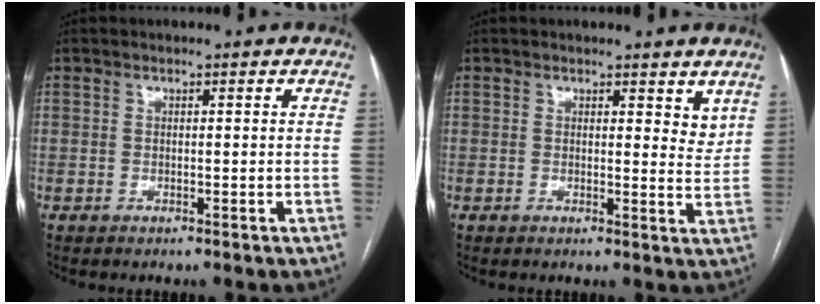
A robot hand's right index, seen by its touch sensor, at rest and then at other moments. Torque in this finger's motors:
{"motor_torque": [-0.14, 0.21, 0.08, 0.00]}